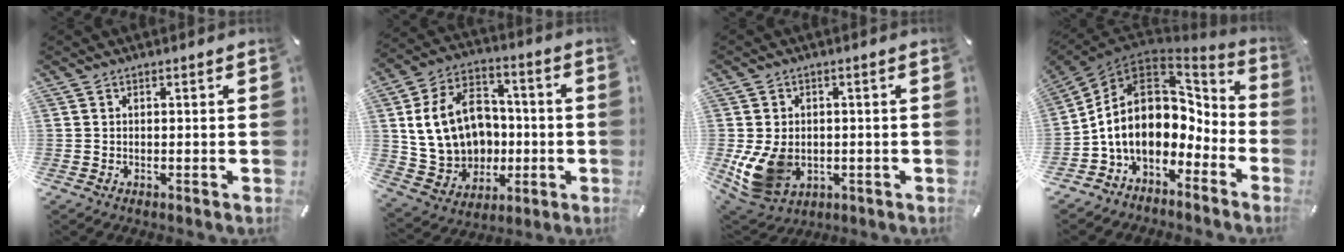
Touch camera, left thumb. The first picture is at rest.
{"total": 18.0, "force": [0.2, 15.1, 9.7], "torque": [-0.186, 0.013, 0.021]}
{"total": 11.0, "force": [-1.7, 8.7, 6.5], "torque": [-0.146, 0.000, -0.027]}
{"total": 16.2, "force": [-0.6, 12.2, 10.7], "torque": [-0.211, -0.009, -0.010]}